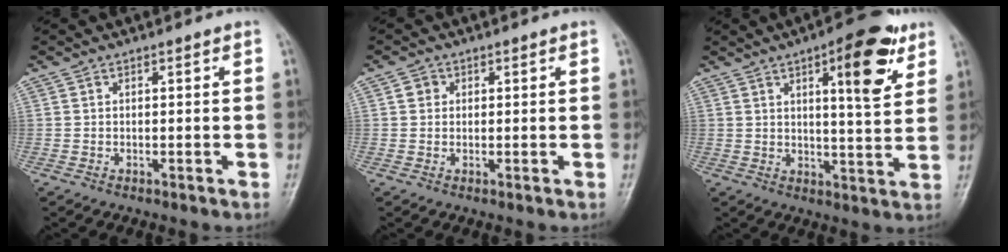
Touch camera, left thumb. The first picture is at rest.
{"total": 1.8, "force": [0.4, 1.6, 0.5], "torque": [-0.001, 0.001, 0.003]}
{"total": 12.3, "force": [5.8, 3.7, 10.2], "torque": [-0.121, -0.023, 0.076]}